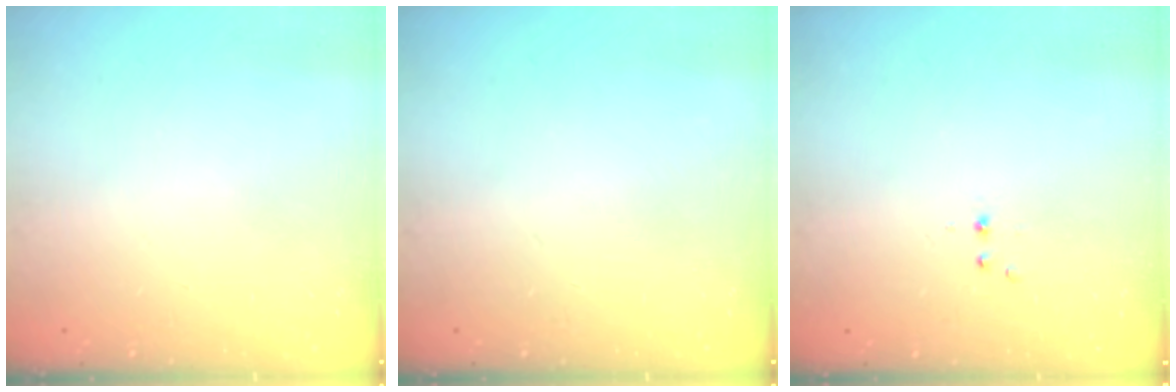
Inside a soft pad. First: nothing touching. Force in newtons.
{"total": 0.0}
{"total": 2.2, "press": 1.9, "slide": 1.0}